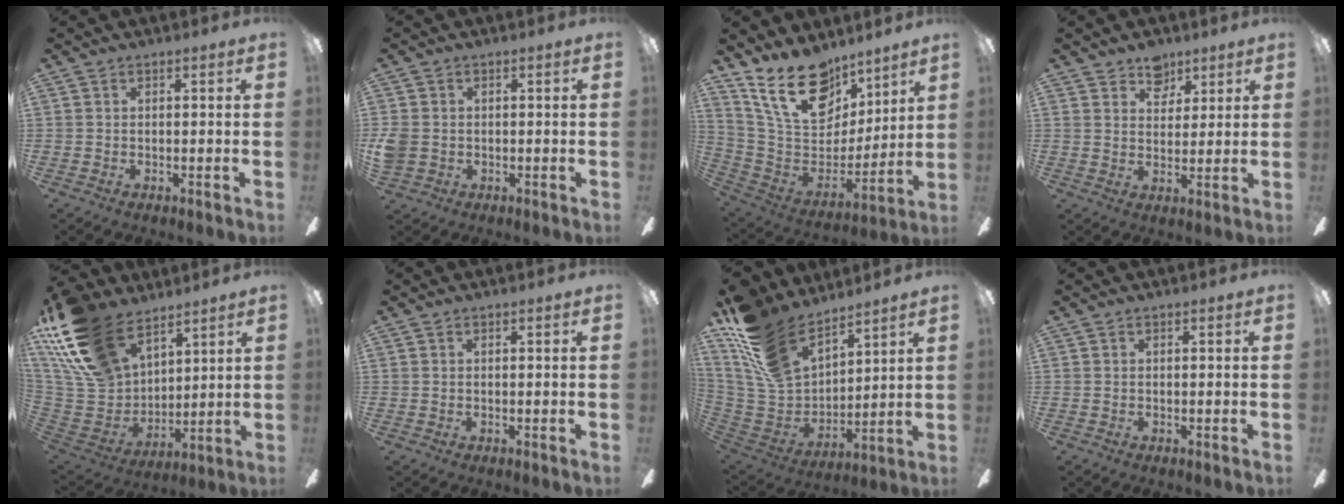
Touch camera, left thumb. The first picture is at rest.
{"total": 4.0, "force": [-0.5, 3.5, 1.9], "torque": [-0.047, 0.005, -0.008]}
{"total": 21.8, "force": [14.7, 11.8, 10.9], "torque": [-0.187, -0.089, 0.271]}
{"total": 6.1, "force": [4.5, 3.9, 1.1], "torque": [-0.008, -0.021, 0.081]}
{"total": 23.3, "force": [14.5, 13.5, 12.2], "torque": [-0.281, -0.068, 0.273]}
{"total": 0.0}
{"total": 20.4, "force": [14.5, 10.0, 10.3], "torque": [-0.248, -0.088, 0.270]}
{"total": 0.0}